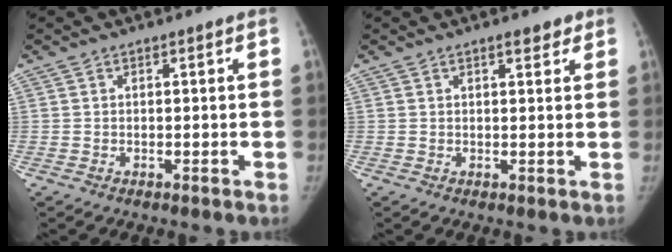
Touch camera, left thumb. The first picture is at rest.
{"total": 2.4, "force": [1.6, 0.9, 1.5], "torque": [-0.008, -0.007, 0.022]}